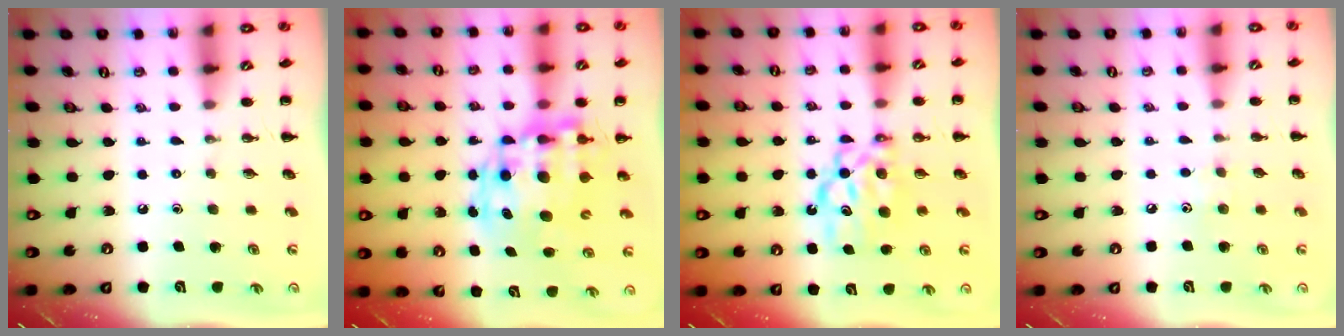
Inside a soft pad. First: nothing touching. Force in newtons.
{"total": 14.3, "press": 14.0, "slide": 3.2}
{"total": 7.6, "press": 7.5, "slide": 1.1}
{"total": 5.0, "press": 4.8, "slide": 1.3}